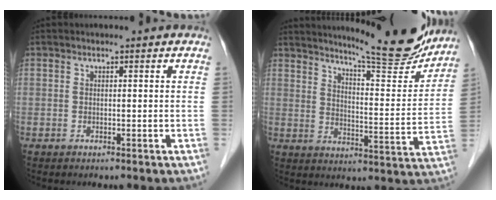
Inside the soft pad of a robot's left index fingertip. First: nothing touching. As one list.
[{"total": 17.8, "force": [16.2, 0.9, 7.1], "torque": [-0.105, -0.052, 0.213]}]